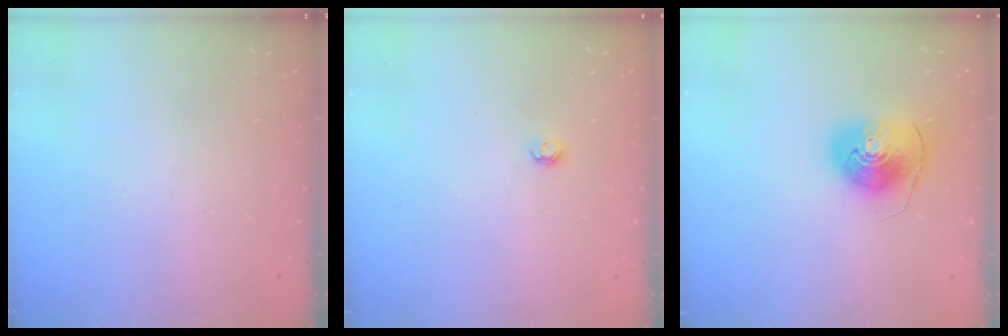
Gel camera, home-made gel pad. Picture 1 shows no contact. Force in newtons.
{"total": 3.9, "press": 3.9, "slide": 0.5}
{"total": 10.2, "press": 10.1, "slide": 1.1}